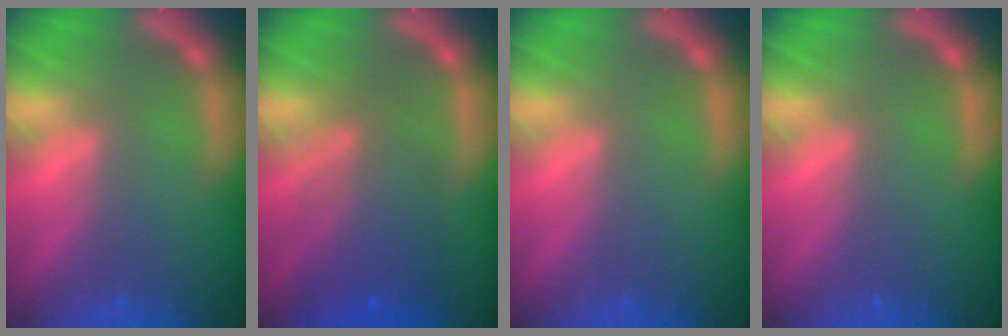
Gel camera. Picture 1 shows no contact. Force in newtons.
{"total": 6.0}
{"total": 0.0}
{"total": 0.0}